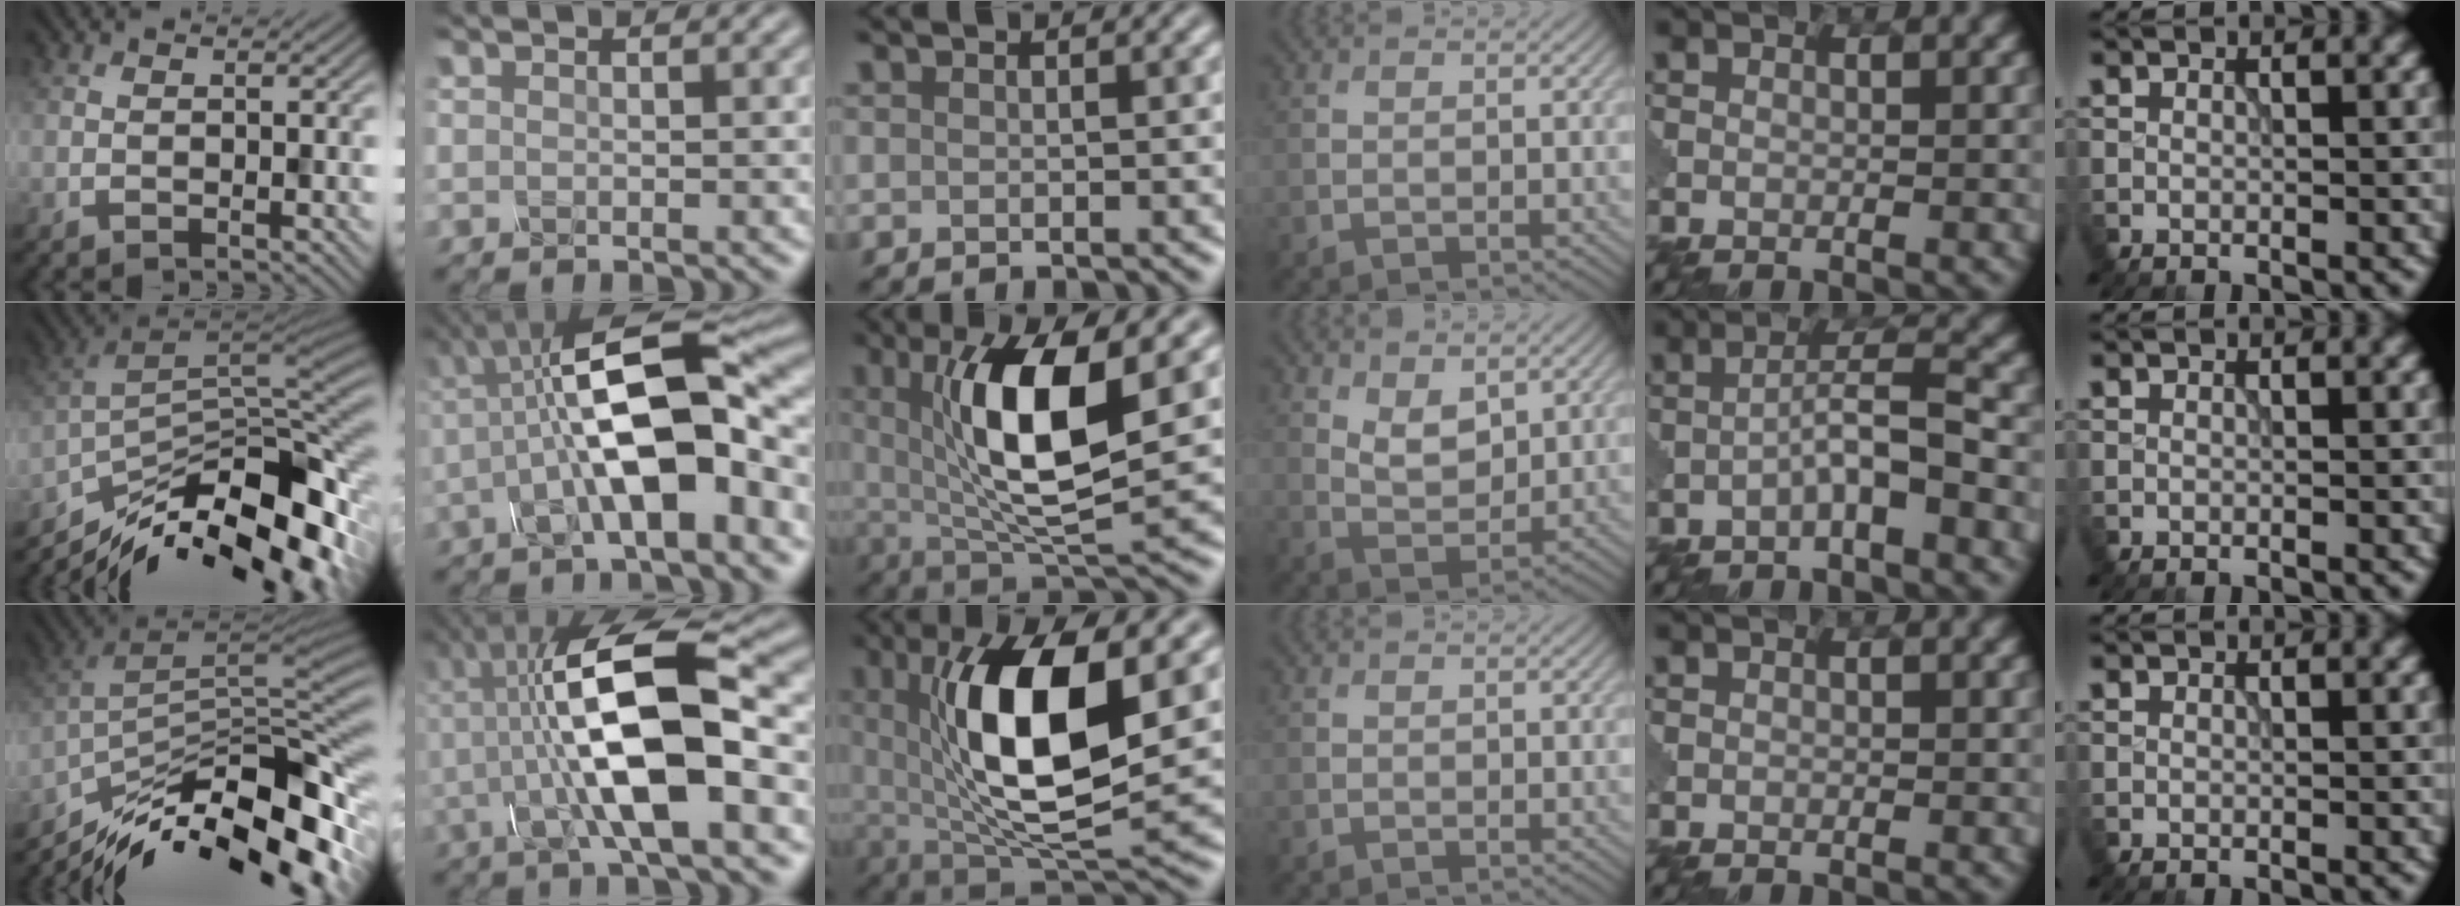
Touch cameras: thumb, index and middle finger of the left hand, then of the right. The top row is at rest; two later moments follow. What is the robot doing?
{"motion": "assemble", "object": "glue stick"}